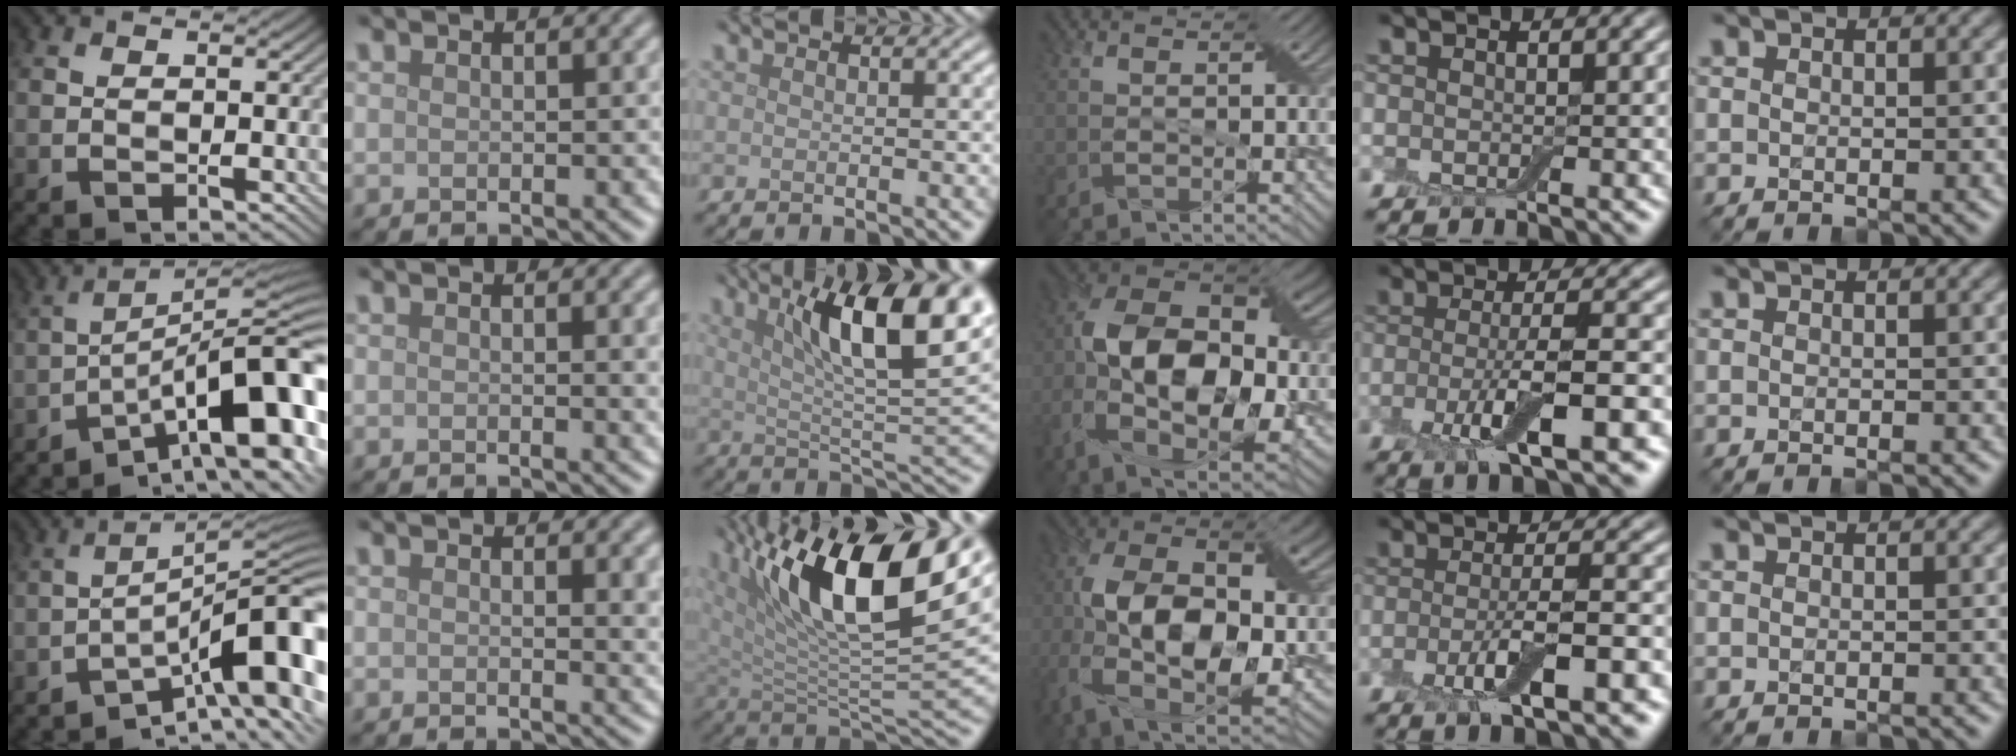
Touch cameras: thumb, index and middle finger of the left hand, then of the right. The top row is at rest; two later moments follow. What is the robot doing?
{"motion": "insert", "object": "backpack"}